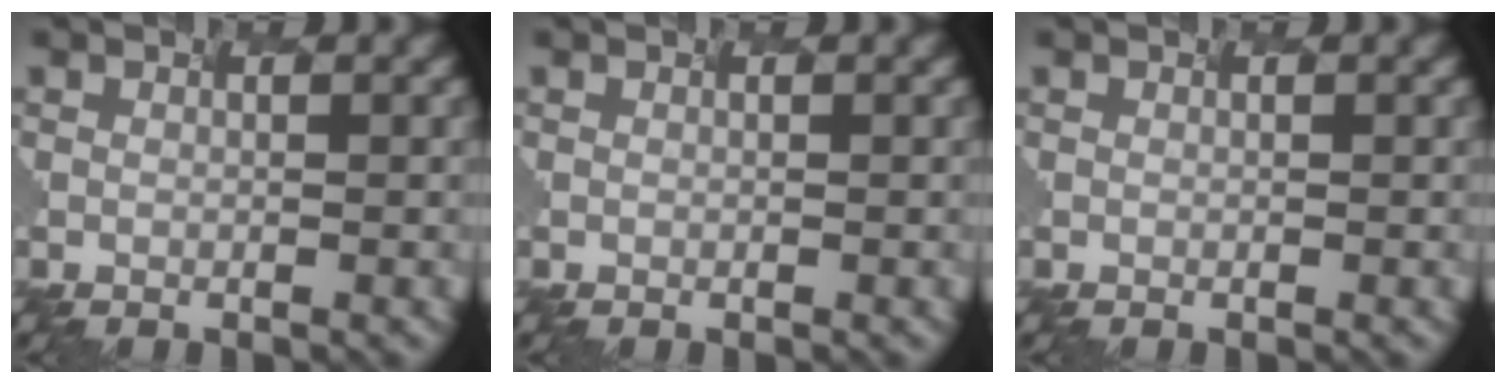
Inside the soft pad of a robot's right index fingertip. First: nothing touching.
{"total": 0.0}
{"total": 0.0}